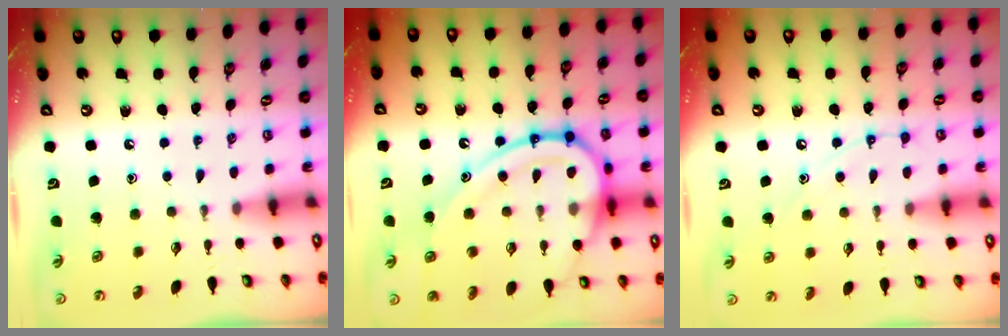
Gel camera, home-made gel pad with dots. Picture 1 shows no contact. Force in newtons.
{"total": 21.5, "press": 21.4, "slide": 2.1}
{"total": 7.7, "press": 7.6, "slide": 0.8}